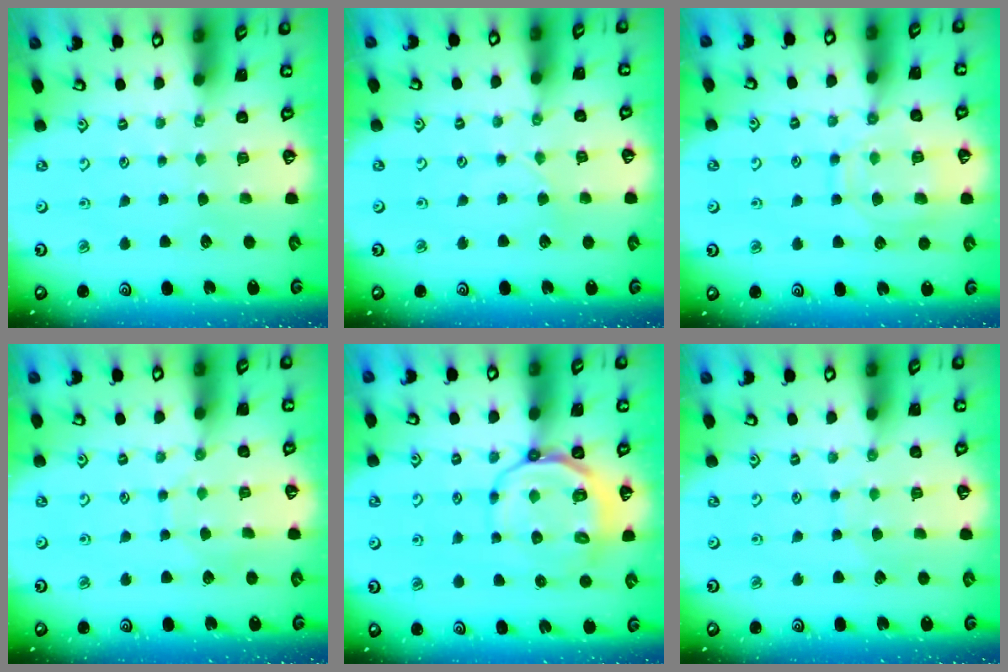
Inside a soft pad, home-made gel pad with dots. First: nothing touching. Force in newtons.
{"total": 2.0, "press": 2.0, "slide": 0.2}
{"total": 12.5, "press": 12.5, "slide": 1.0}
{"total": 5.0, "press": 5.0, "slide": 0.4}
{"total": 9.8, "press": 9.5, "slide": 2.4}
{"total": 4.1, "press": 4.1, "slide": 0.4}